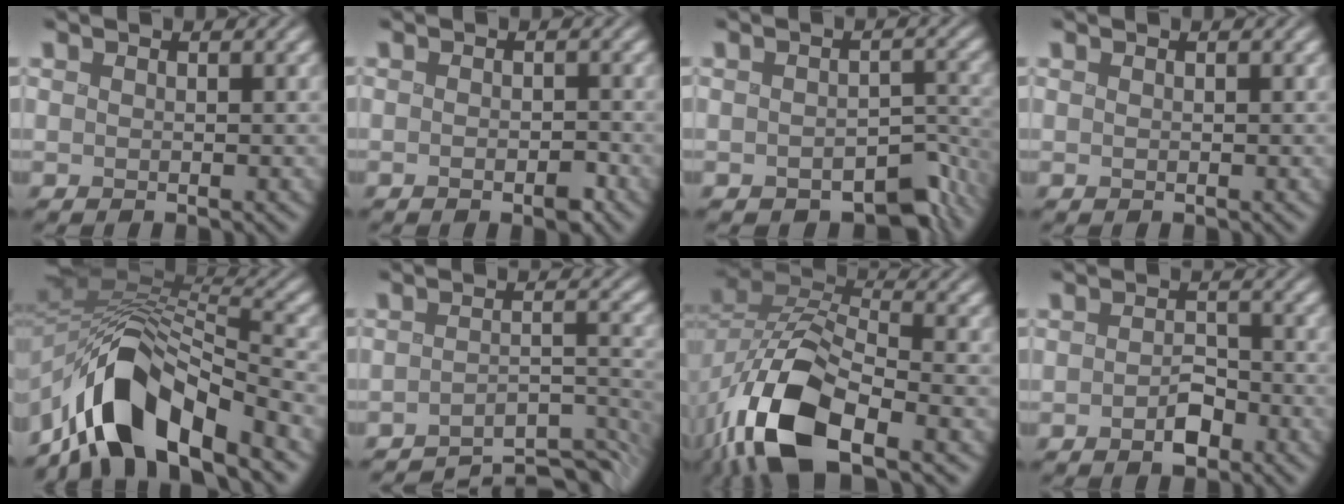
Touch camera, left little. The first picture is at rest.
{"total": 1.7, "force": [-1.1, 0.8, 1.1], "torque": [-0.009, -0.005, -0.019]}
{"total": 6.0, "force": [-3.9, 3.1, 3.4], "torque": [-0.034, -0.017, -0.053]}
{"total": 0.0}
{"total": 9.9, "force": [-6.8, 3.5, 6.2], "torque": [-0.088, 0.012, -0.135]}
{"total": 6.9, "force": [-6.5, 0.8, 2.3], "torque": [-0.016, 0.000, -0.098]}
{"total": 12.3, "force": [-6.6, 5.8, 8.6], "torque": [-0.175, -0.010, -0.126]}
{"total": 2.7, "force": [-1.8, 1.5, 1.4], "torque": [-0.019, -0.002, -0.034]}